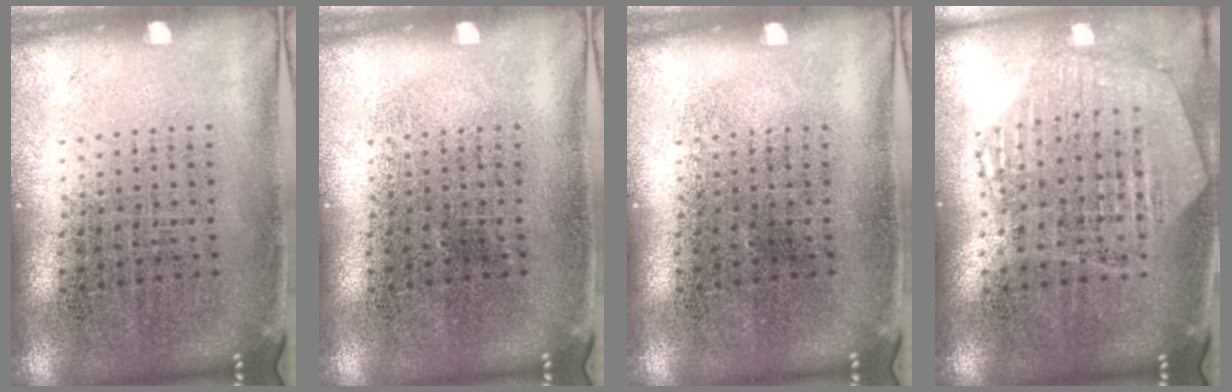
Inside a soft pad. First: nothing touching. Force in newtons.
{"total": 0.0}
{"total": 0.0}
{"total": 1.2, "press": 1.2, "slide": 0.2}